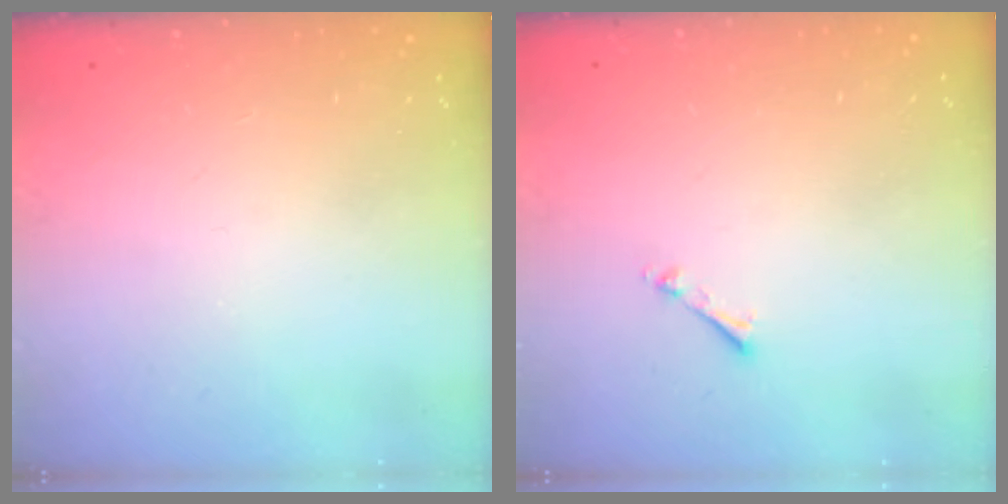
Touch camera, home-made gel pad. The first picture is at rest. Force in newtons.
{"total": 0.6, "press": 0.6, "slide": 0.2}